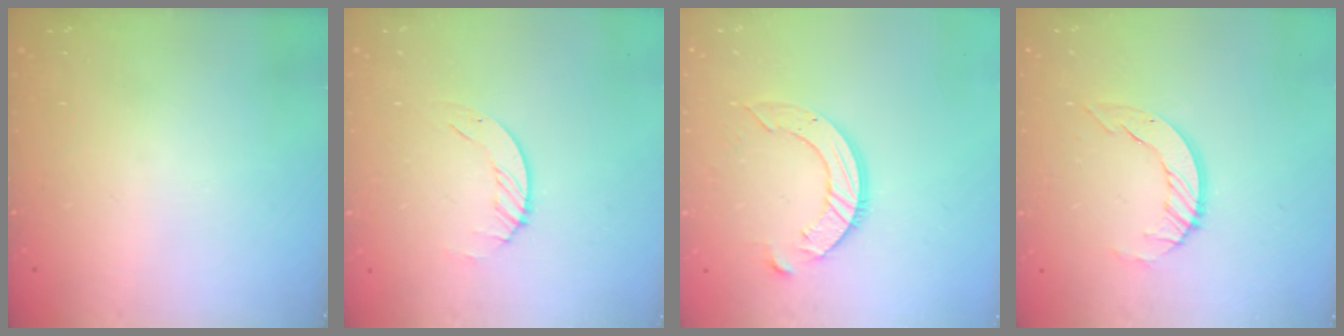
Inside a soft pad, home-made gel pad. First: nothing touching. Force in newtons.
{"total": 1.9, "press": 1.9, "slide": 0.2}
{"total": 10.0, "press": 10.0, "slide": 1.0}
{"total": 4.5, "press": 4.5, "slide": 0.4}